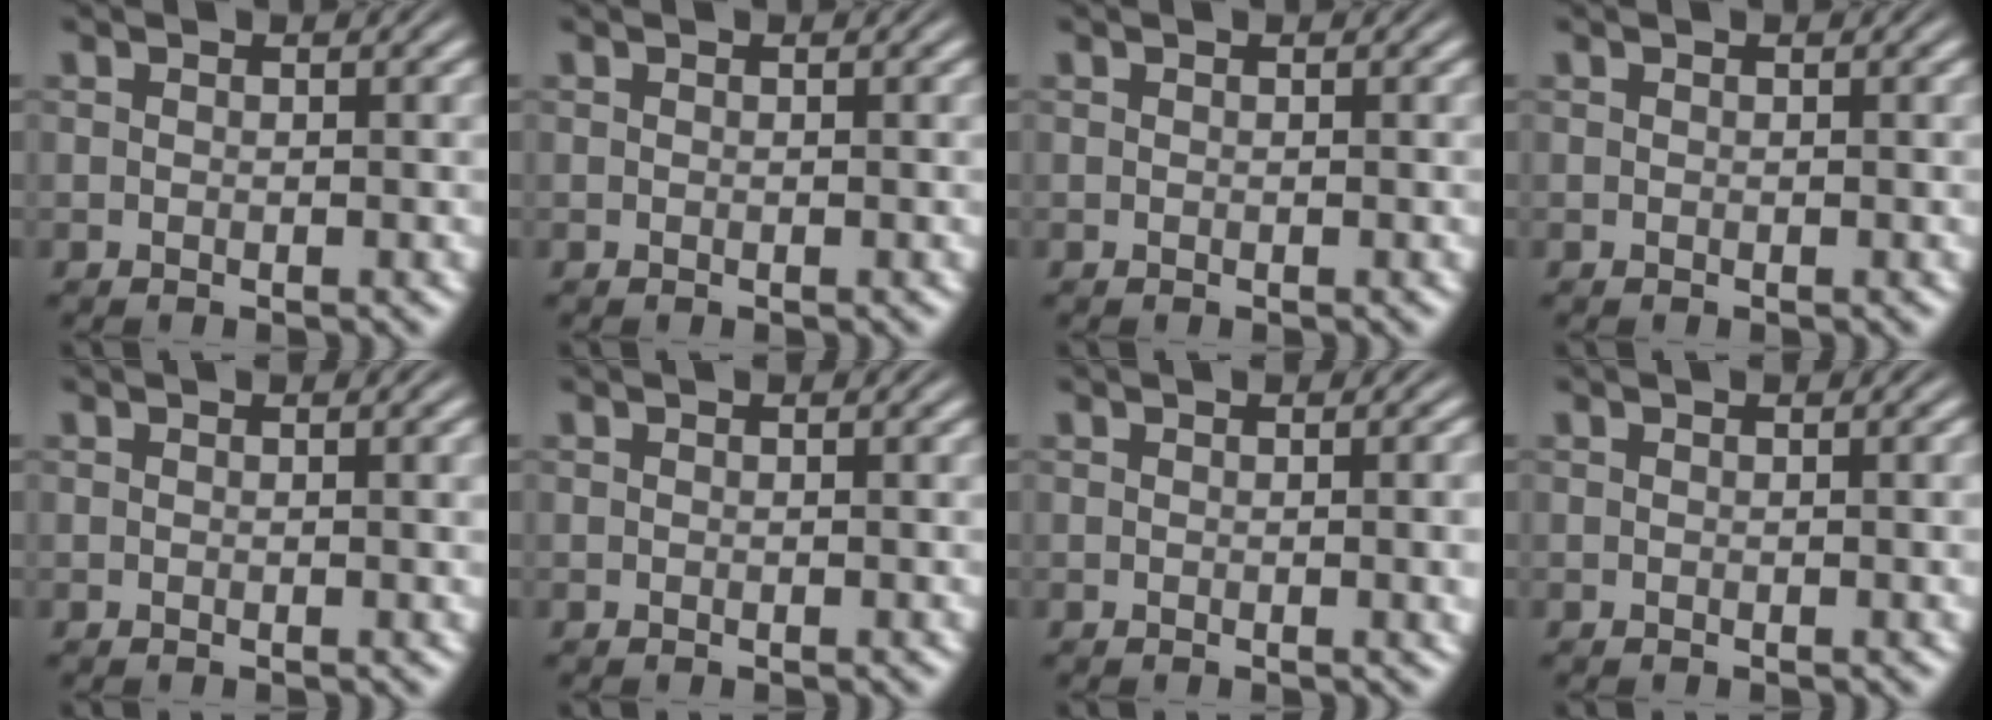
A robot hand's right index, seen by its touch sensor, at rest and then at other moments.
{"total": 0.0}
{"total": 0.0}
{"total": 0.0}
{"total": 0.0}
{"total": 0.0}
{"total": 1.0, "force": [-0.1, -0.2, 0.9], "torque": [-0.012, -0.003, 0.001]}
{"total": 0.0}